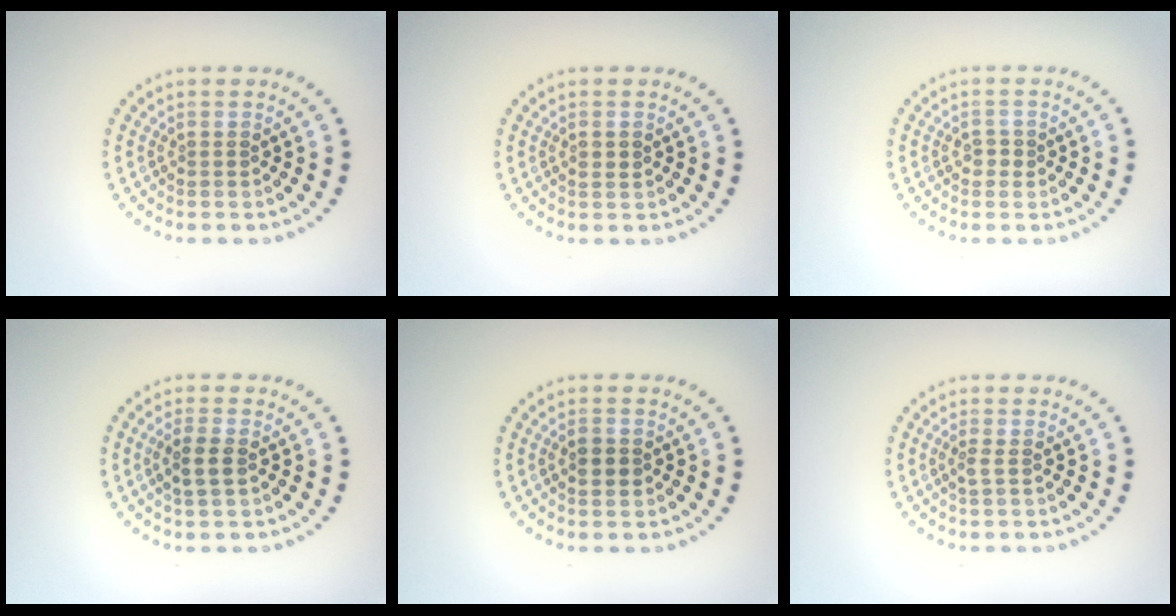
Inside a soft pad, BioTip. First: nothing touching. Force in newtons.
{"total": 1.1, "press": 1.0, "slide": 0.4}
{"total": 1.1, "press": 1.1, "slide": 0.2}
{"total": 2.0, "press": 1.9, "slide": 0.6}
{"total": 1.6, "press": 1.6, "slide": 0.2}
{"total": 0.8, "press": 0.6, "slide": 0.5}